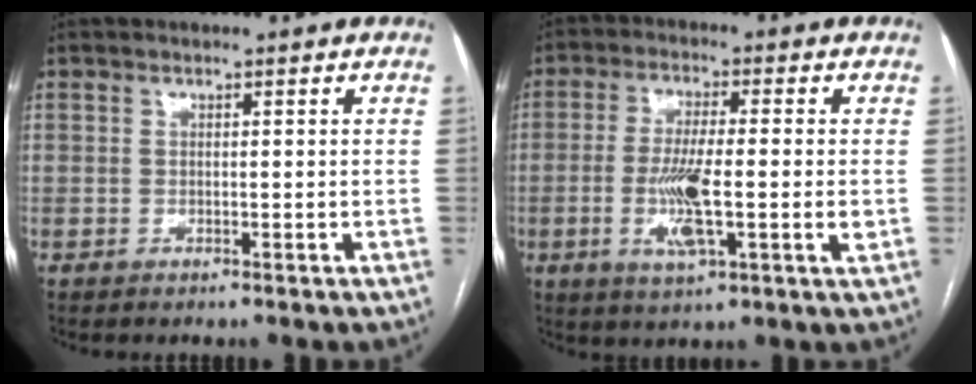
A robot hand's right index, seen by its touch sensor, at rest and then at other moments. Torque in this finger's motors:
{"motor_torque": [1.46, 0.10, 0.71, 0.17]}